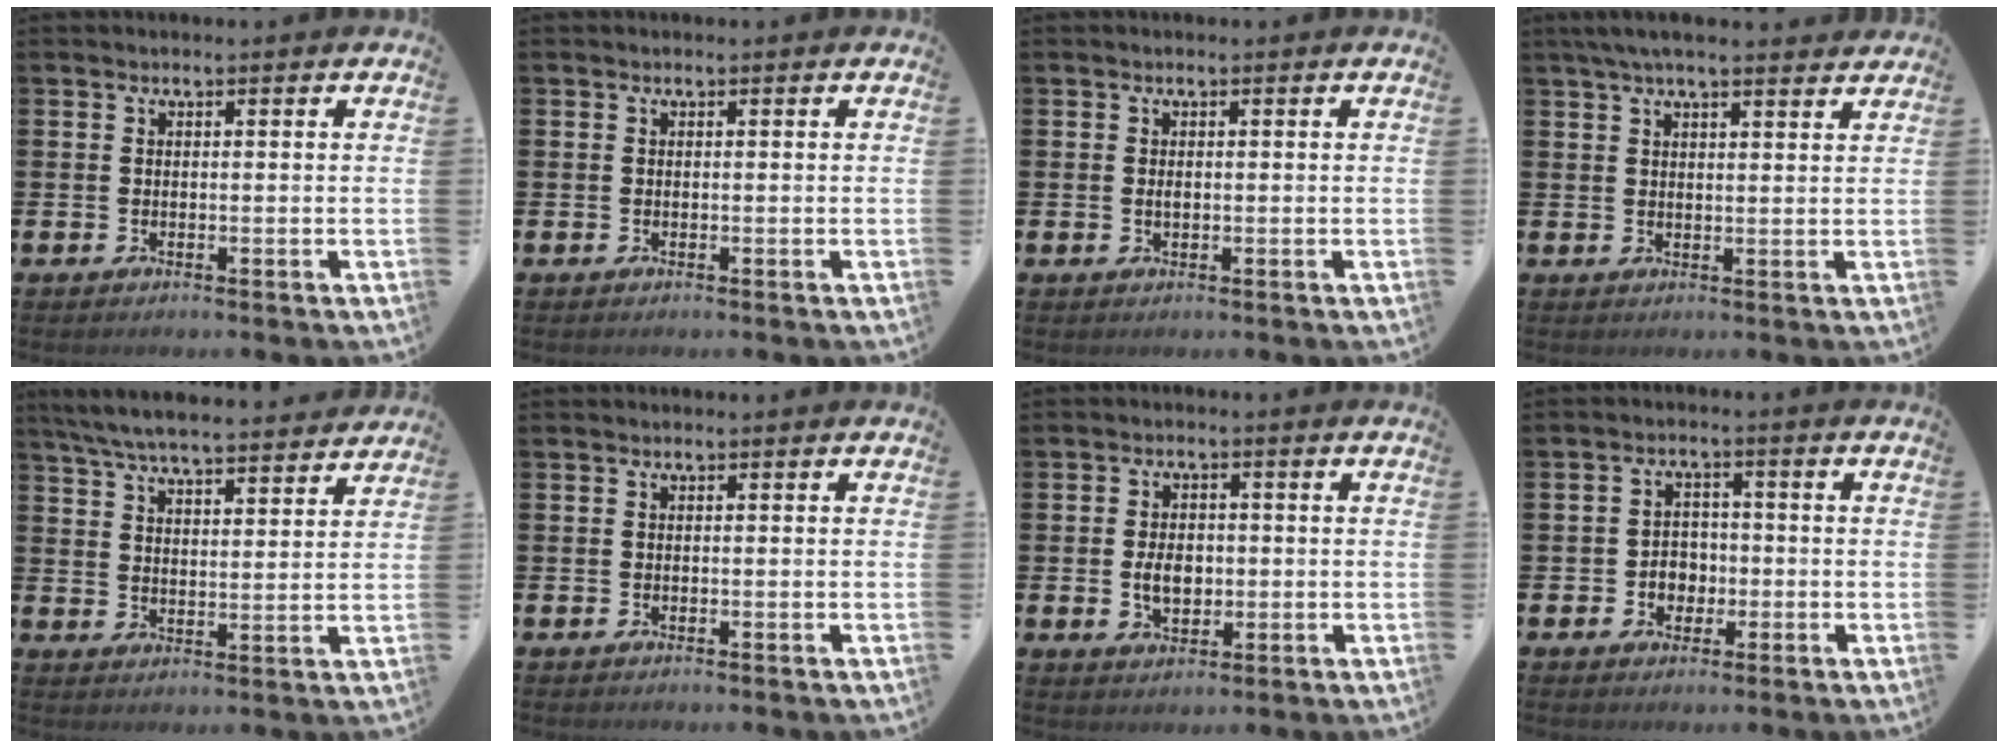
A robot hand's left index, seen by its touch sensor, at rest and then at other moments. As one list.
[{"total": 0.0}, {"total": 0.6, "force": [0.1, 0.3, 0.5], "torque": [-0.011, 0.002, 0.000]}, {"total": 4.4, "force": [3.9, 0.5, 1.9], "torque": [-0.043, -0.006, 0.070]}, {"total": 6.9, "force": [6.6, 0.5, 1.8], "torque": [-0.060, -0.041, 0.118]}, {"total": 0.0}, {"total": 4.1, "force": [-0.2, 2.8, 2.9], "torque": [-0.036, -0.001, -0.012]}, {"total": 3.1, "force": [-0.9, 2.7, 1.3], "torque": [-0.016, 0.000, -0.025]}]